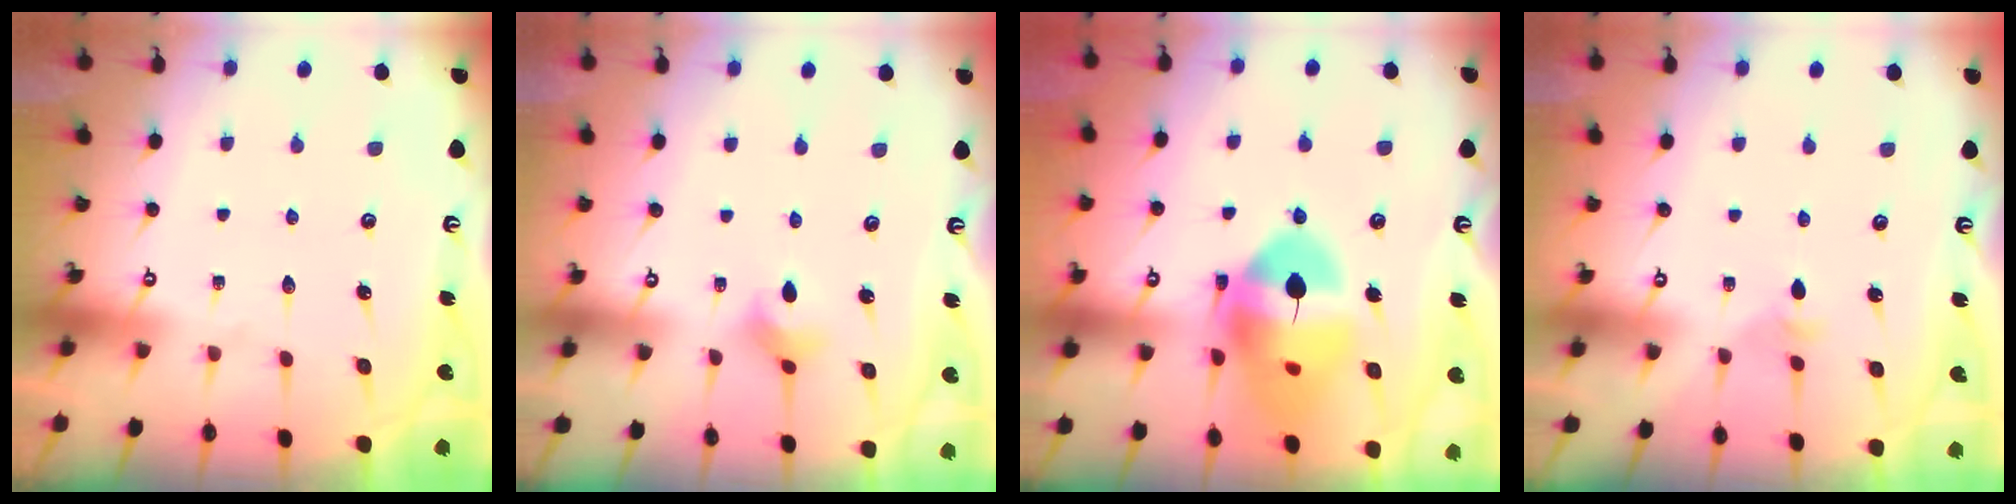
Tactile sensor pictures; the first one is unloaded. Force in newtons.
{"total": 2.9, "press": 2.9, "slide": 0.4}
{"total": 18.7, "press": 18.6, "slide": 2.6}
{"total": 2.5, "press": 2.4, "slide": 0.6}